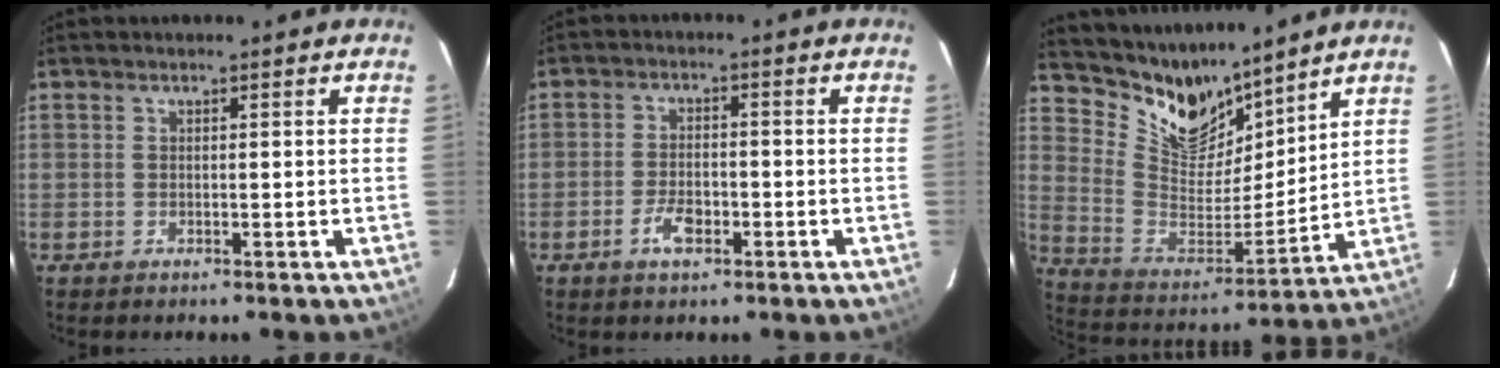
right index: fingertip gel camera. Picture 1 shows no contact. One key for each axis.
{"total": 4.8, "fx": -2.3, "fy": 2.4, "fz": 3.4, "tx": -0.072, "ty": 0.001, "tz": -0.039}
{"total": 13.9, "fx": 11.8, "fy": 5.7, "fz": 4.5, "tx": -0.104, "ty": -0.020, "tz": 0.228}